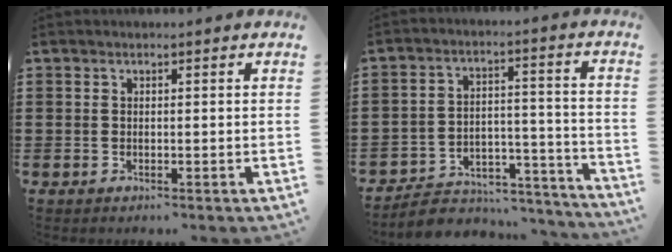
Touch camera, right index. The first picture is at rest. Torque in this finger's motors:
{"motor_torque": [-1.28, 0.85, -1.05, -0.21]}